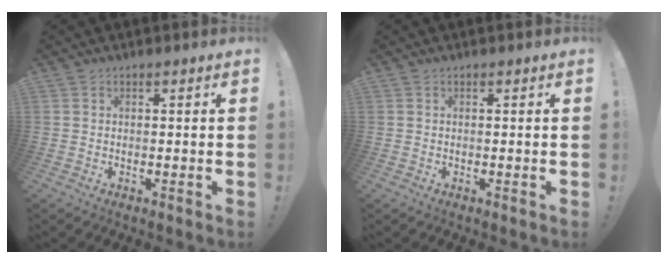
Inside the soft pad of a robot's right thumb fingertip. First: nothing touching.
{"total": 0.0}